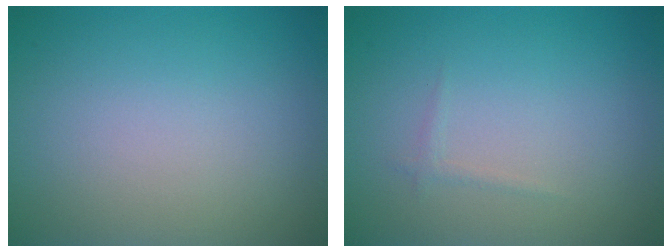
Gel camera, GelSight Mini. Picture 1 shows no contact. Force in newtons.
{"total": 0.6, "press": 0.6, "slide": 0.0}